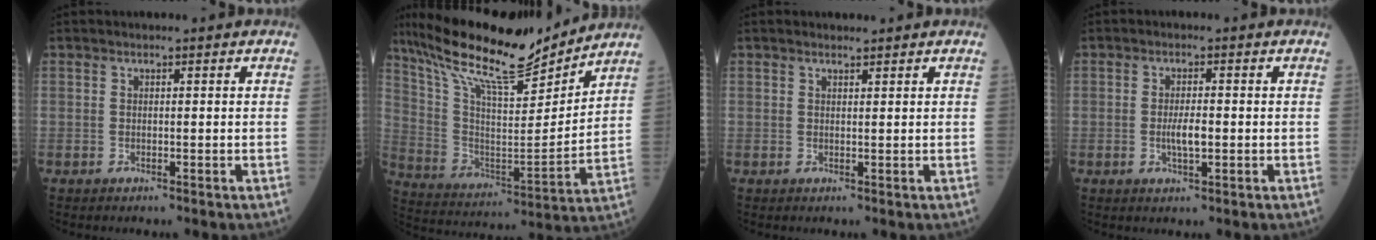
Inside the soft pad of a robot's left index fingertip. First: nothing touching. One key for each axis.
{"total": 20.8, "fx": 18.0, "fy": 2.4, "fz": 10.2, "tx": -0.194, "ty": -0.001, "tz": 0.311}
{"total": 1.2, "fx": 1.1, "fy": 0.2, "fz": 0.4, "tx": -0.012, "ty": 0.006, "tz": 0.019}
{"total": 3.1, "fx": -0.5, "fy": 0.8, "fz": 3.0, "tx": -0.060, "ty": -0.001, "tz": -0.008}